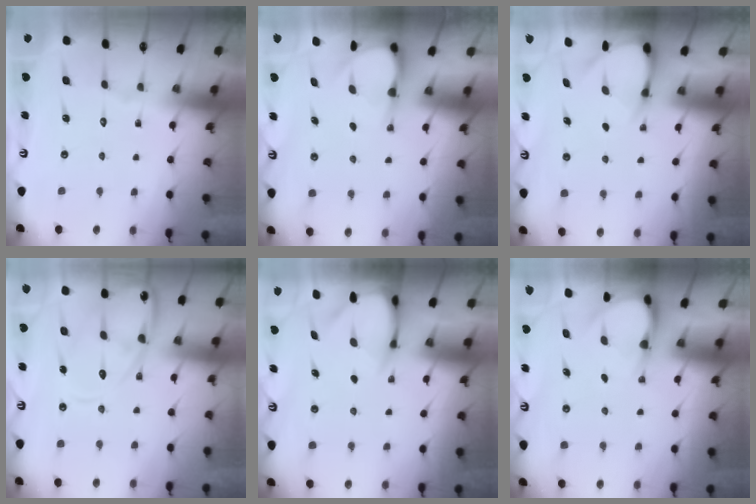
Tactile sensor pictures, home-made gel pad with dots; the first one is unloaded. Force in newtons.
{"total": 4.0, "press": 4.0, "slide": 0.3}
{"total": 3.6, "press": 3.6, "slide": 0.2}
{"total": 12.7, "press": 12.7, "slide": 1.1}
{"total": 3.4, "press": 3.4, "slide": 0.3}
{"total": 3.9, "press": 3.9, "slide": 0.3}